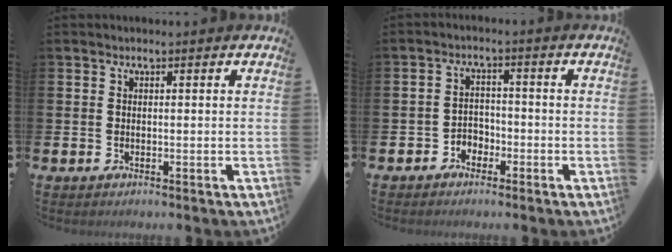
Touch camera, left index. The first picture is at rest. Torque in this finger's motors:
{"motor_torque": [-0.09, 0.13, 0.06, 0.03]}